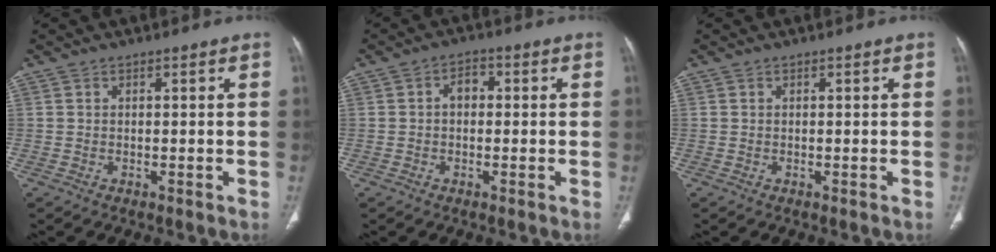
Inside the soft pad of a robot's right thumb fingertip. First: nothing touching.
{"total": 3.0, "force": [0.0, 2.2, 2.0], "torque": [-0.018, 0.015, -0.009]}
{"total": 0.0}